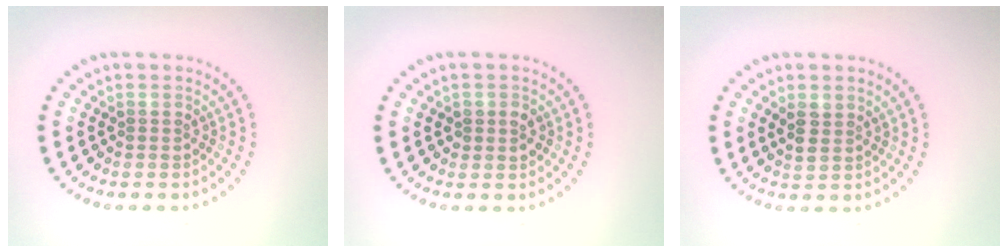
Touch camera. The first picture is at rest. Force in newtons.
{"total": 1.4, "press": 1.3, "slide": 0.3}
{"total": 1.8, "press": 1.6, "slide": 0.9}